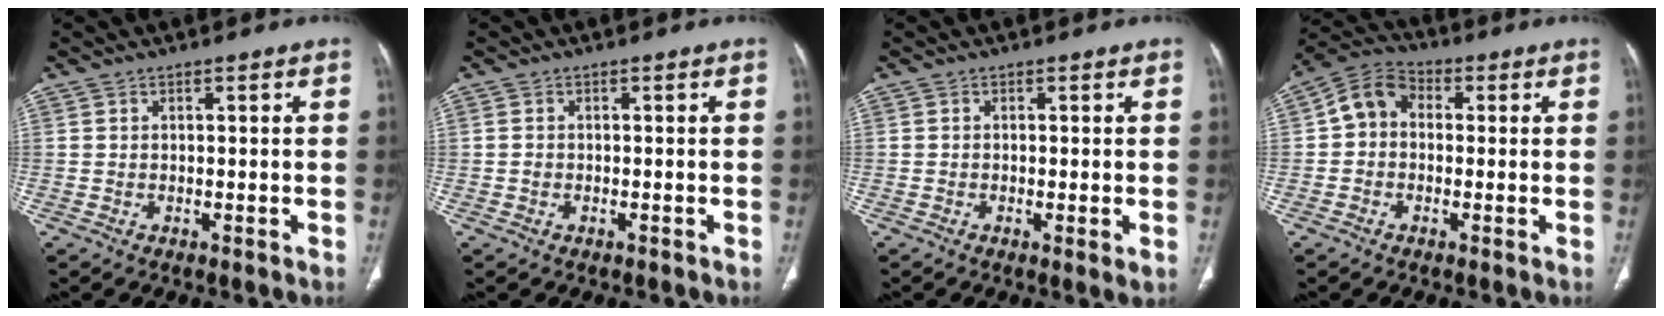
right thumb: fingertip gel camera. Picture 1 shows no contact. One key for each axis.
{"total": 0.8, "fx": -0.3, "fy": 0.7, "fz": 0.4, "tx": -0.008, "ty": 0.001, "tz": -0.004}
{"total": 1.8, "fx": -0.3, "fy": 0.4, "fz": 1.8, "tx": -0.039, "ty": -0.009, "tz": -0.007}
{"total": 7.3, "fx": 0.1, "fy": 6.0, "fz": 4.2, "tx": -0.061, "ty": 0.023, "tz": -0.014}